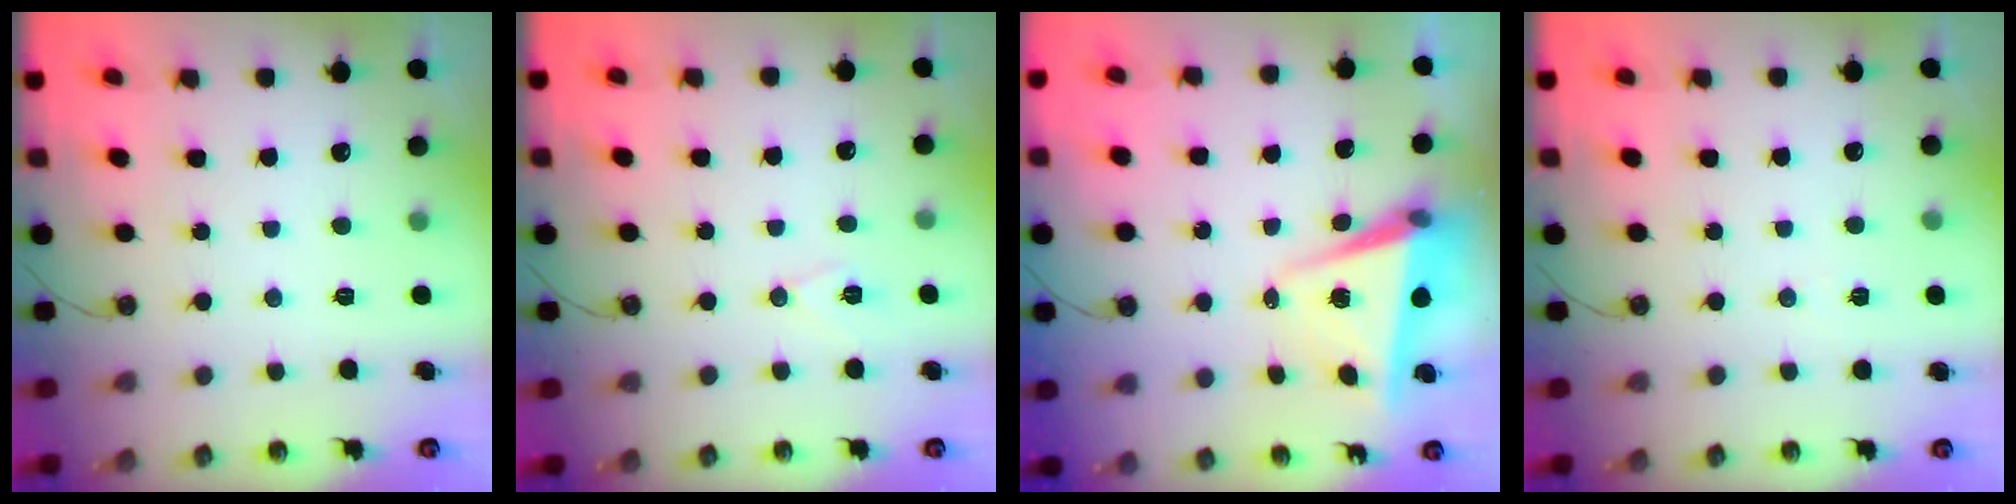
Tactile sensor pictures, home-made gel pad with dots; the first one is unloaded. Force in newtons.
{"total": 6.7, "press": 5.0, "slide": 4.5}
{"total": 6.4, "press": 5.8, "slide": 2.6}
{"total": 3.8, "press": 3.2, "slide": 2.1}